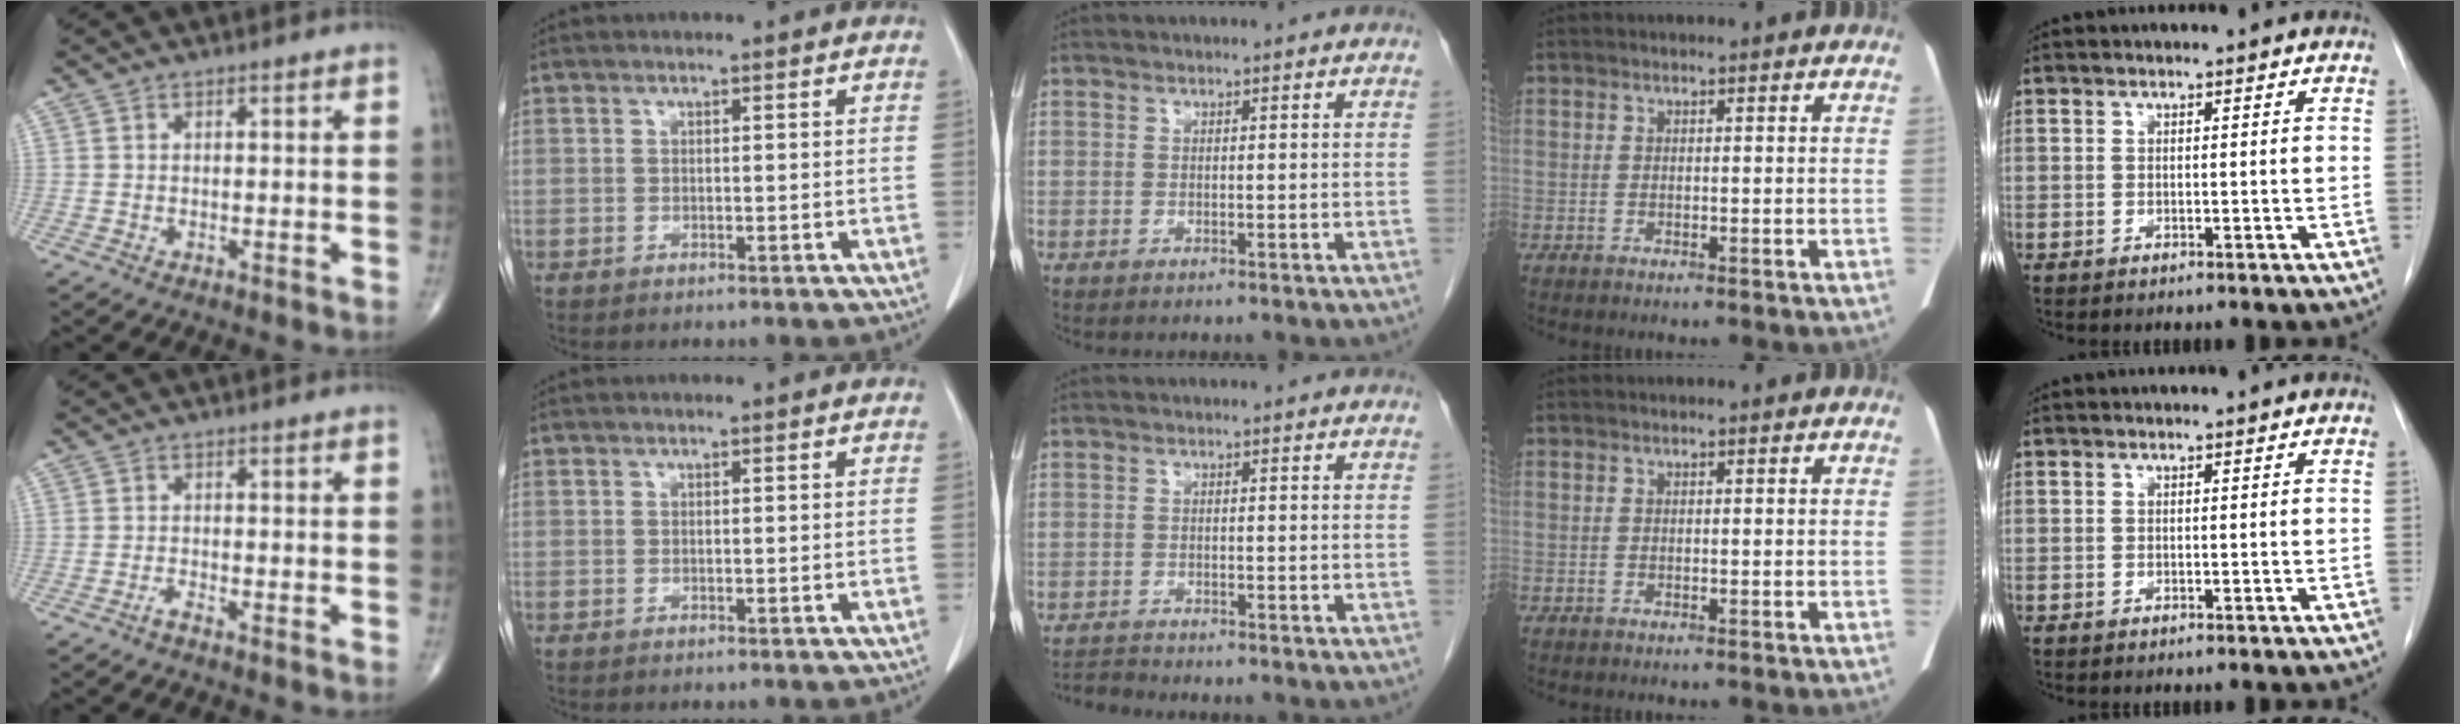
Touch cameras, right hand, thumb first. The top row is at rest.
{"thumb": {"total": 1.0, "force": [-0.9, 0.0, 0.4], "torque": [-0.014, 0.005, -0.020]}, "middle": {"total": 1.7, "force": [-1.6, -0.4, -0.4], "torque": [0.007, -0.013, -0.028]}}